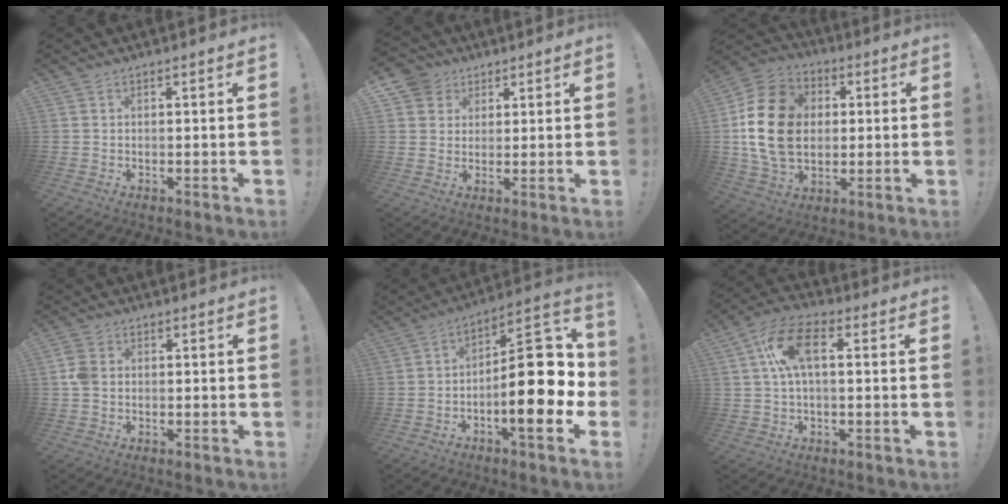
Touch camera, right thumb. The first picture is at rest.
{"total": 6.5, "force": [3.0, 5.7, 0.9], "torque": [-0.020, -0.018, 0.061]}
{"total": 21.7, "force": [1.8, 16.5, 13.9], "torque": [-0.243, 0.014, 0.040]}
{"total": 5.0, "force": [0.3, 3.9, 3.1], "torque": [-0.067, 0.006, 0.007]}
{"total": 21.9, "force": [-2.3, 8.3, 20.1], "torque": [-0.291, 0.015, -0.032]}
{"total": 12.1, "force": [2.4, 6.1, 10.2], "torque": [-0.195, 0.010, 0.044]}